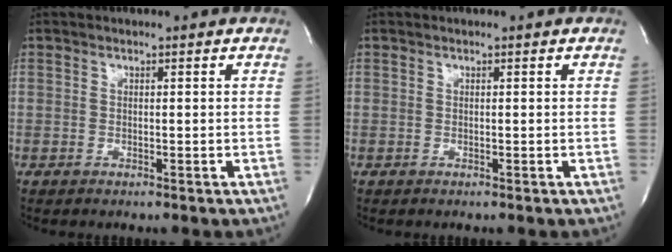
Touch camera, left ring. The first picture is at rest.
{"total": 0.0}